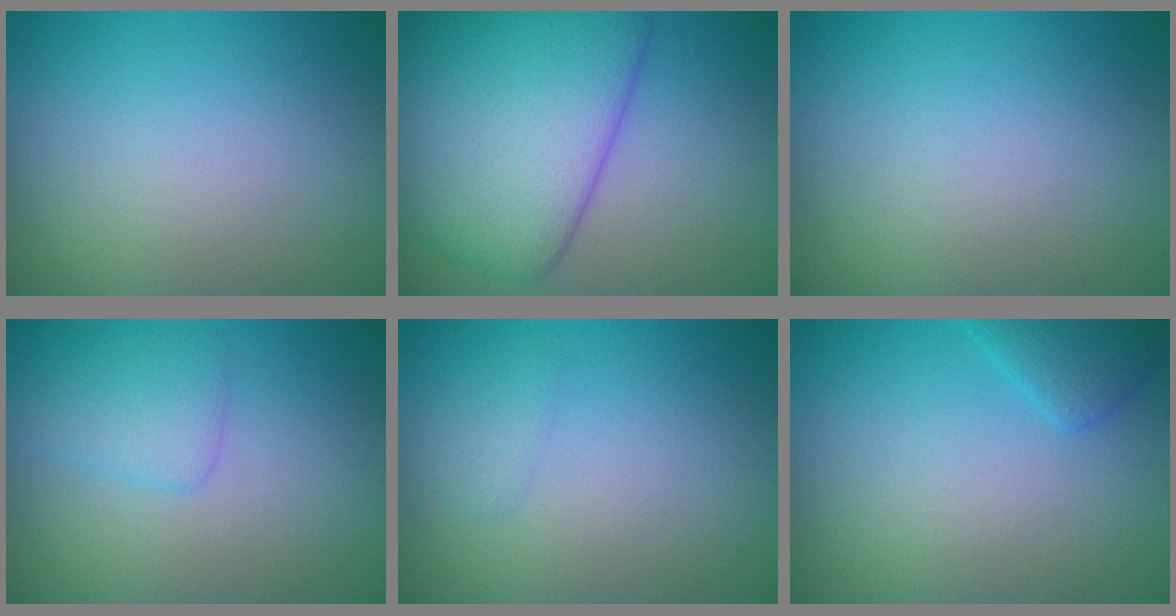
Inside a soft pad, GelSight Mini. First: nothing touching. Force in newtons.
{"total": 11.3, "press": 11.3, "slide": 0.4}
{"total": 0.0}
{"total": 2.2, "press": 2.2, "slide": 0.1}
{"total": 1.0, "press": 1.0, "slide": 0.1}
{"total": 2.2, "press": 2.2, "slide": 0.1}